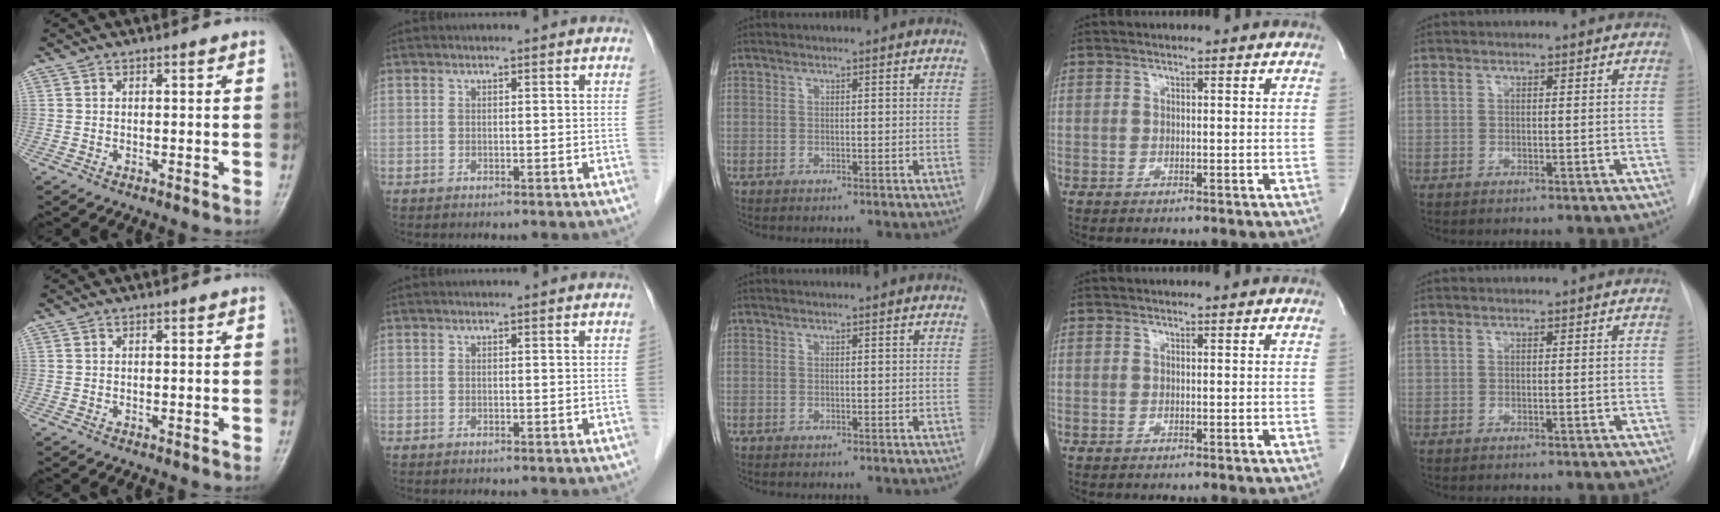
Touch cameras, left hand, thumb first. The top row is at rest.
{}